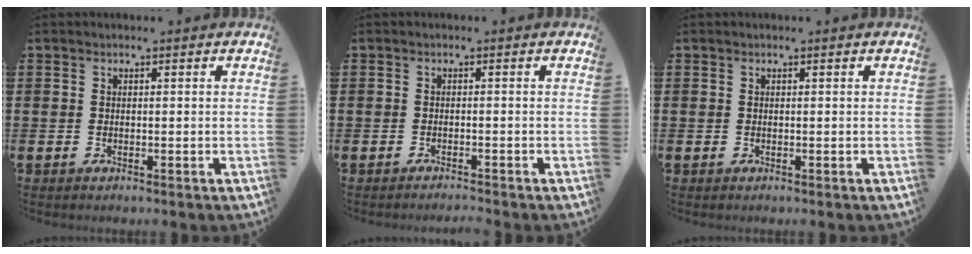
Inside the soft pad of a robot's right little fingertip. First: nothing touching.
{"total": 0.8, "force": [-0.8, -0.1, 0.0], "torque": [-0.001, 0.000, -0.017]}
{"total": 0.0}